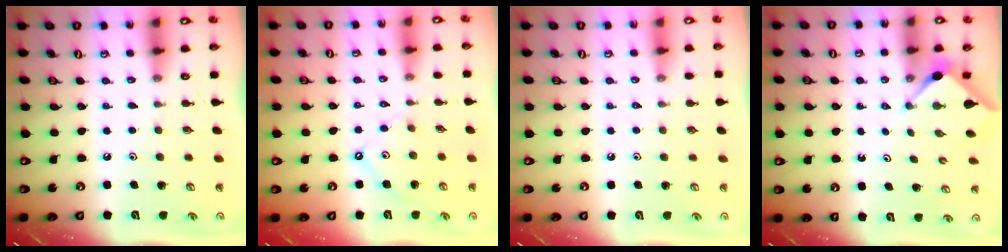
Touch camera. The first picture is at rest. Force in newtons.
{"total": 5.8, "press": 5.7, "slide": 0.6}
{"total": 1.9, "press": 1.9, "slide": 0.4}
{"total": 2.9, "press": 2.9, "slide": 0.3}